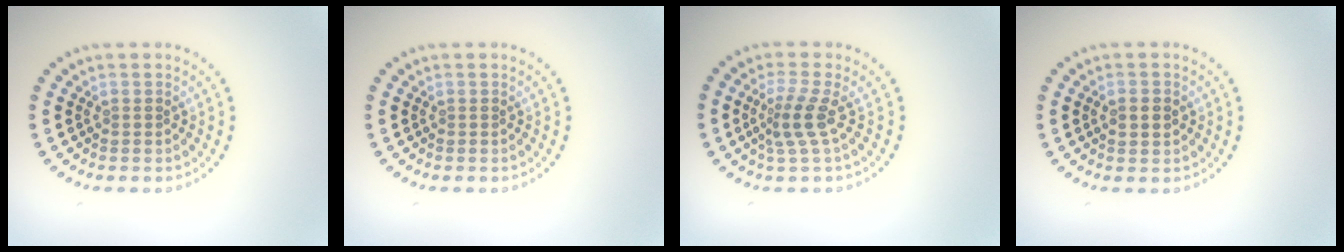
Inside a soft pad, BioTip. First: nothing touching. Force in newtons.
{"total": 0.0}
{"total": 2.7, "press": 1.9, "slide": 1.9}
{"total": 2.1, "press": 2.1, "slide": 0.0}